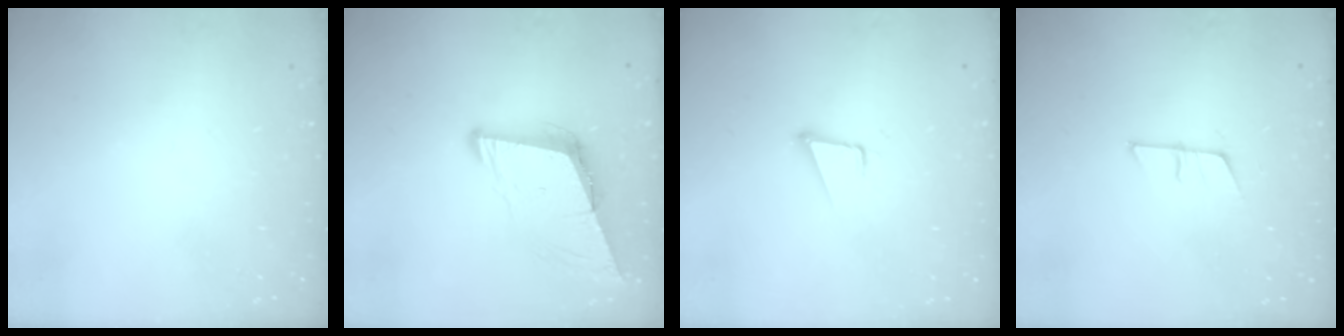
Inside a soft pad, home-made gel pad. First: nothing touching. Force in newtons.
{"total": 8.6, "press": 7.8, "slide": 3.6}
{"total": 3.4, "press": 2.5, "slide": 2.2}
{"total": 7.8, "press": 7.8, "slide": 0.4}